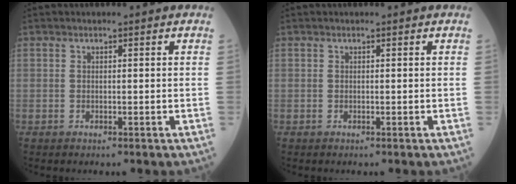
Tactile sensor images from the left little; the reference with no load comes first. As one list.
[{"total": 0.0}]